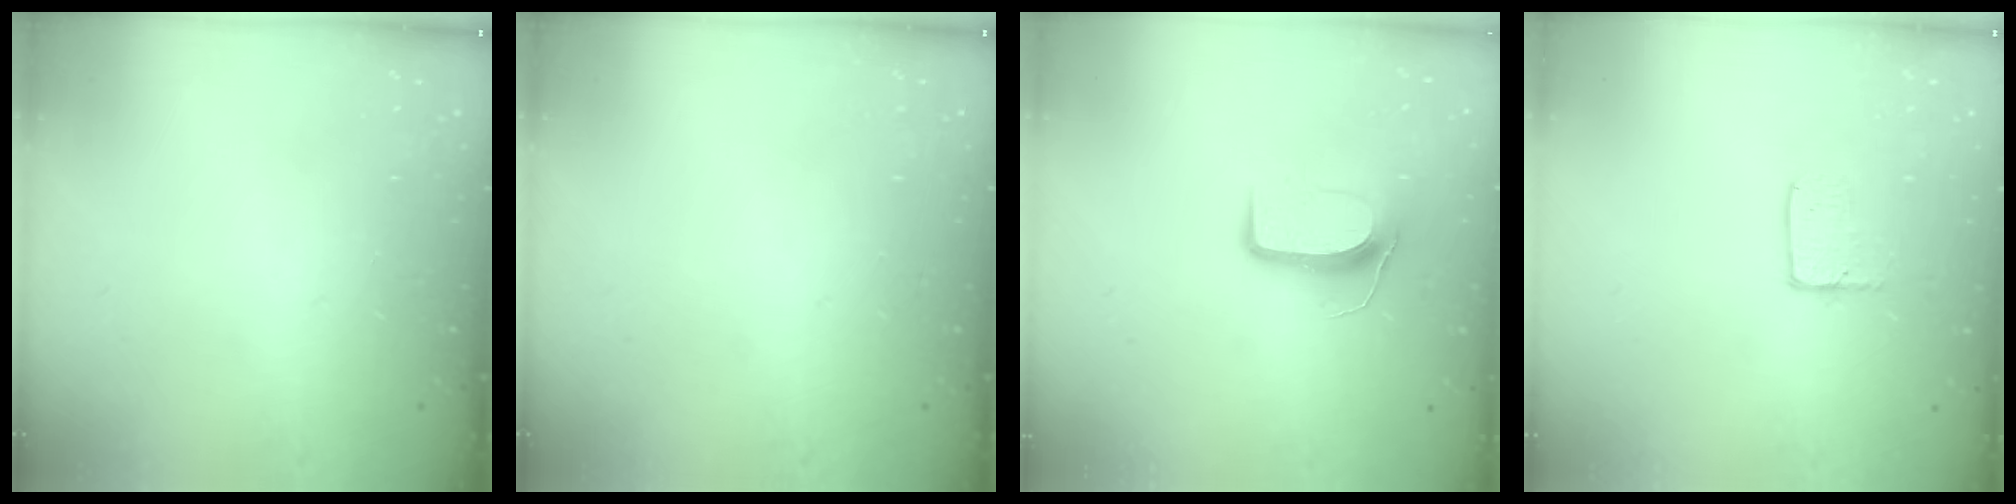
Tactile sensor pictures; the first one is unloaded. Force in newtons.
{"total": 0.0}
{"total": 8.9, "press": 8.9, "slide": 0.7}
{"total": 4.0, "press": 4.0, "slide": 0.4}